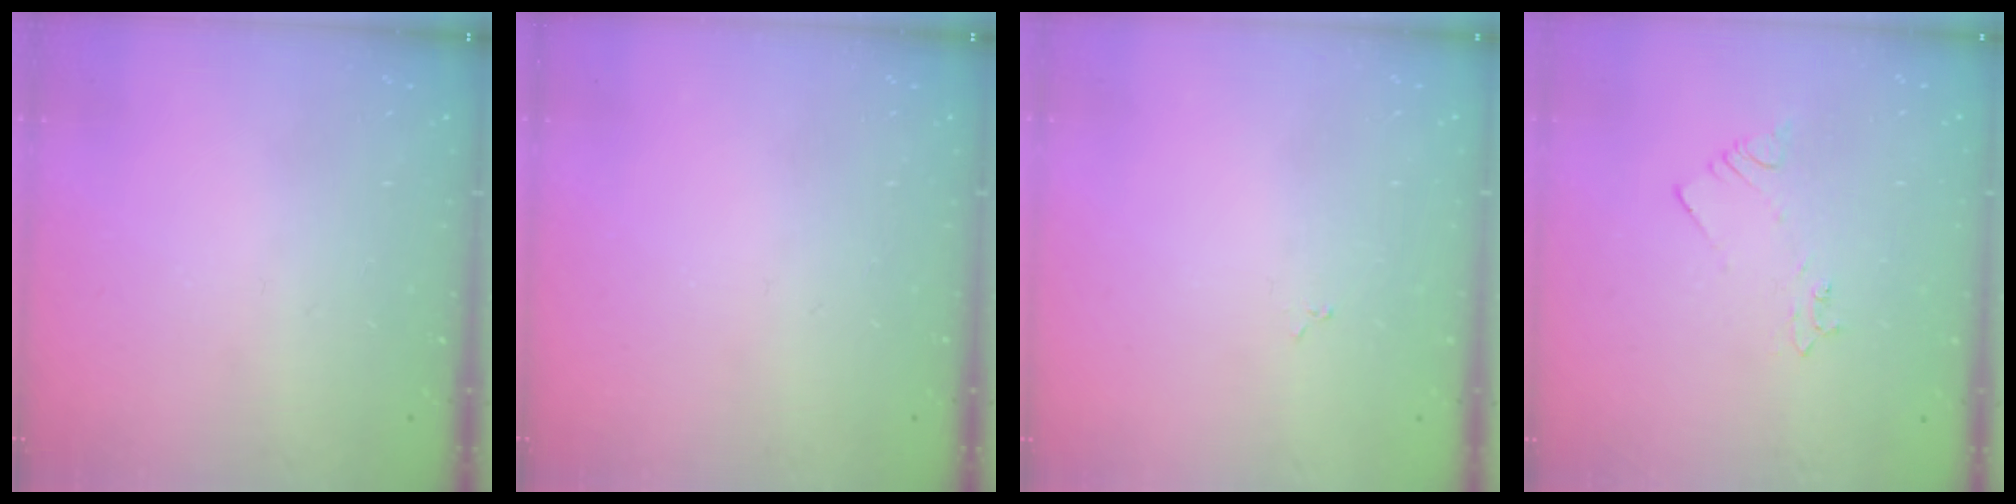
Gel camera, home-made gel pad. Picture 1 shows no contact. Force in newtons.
{"total": 0.0}
{"total": 1.9, "press": 1.9, "slide": 0.3}
{"total": 2.5, "press": 2.5, "slide": 0.3}